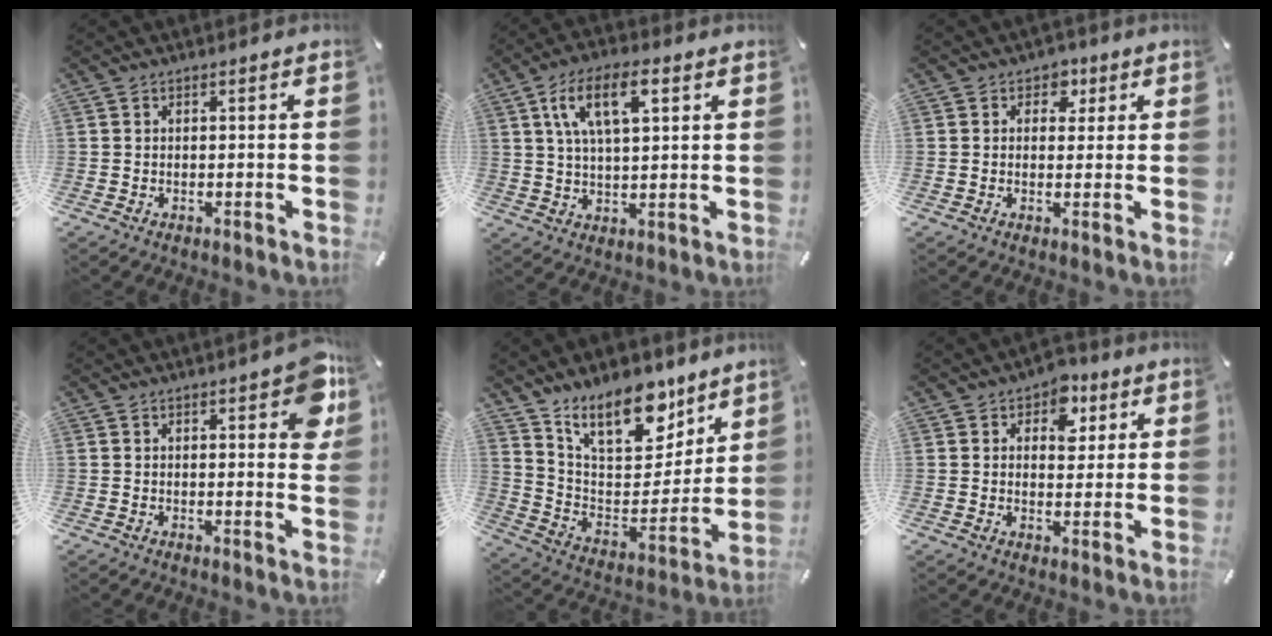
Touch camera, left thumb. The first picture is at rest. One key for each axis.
{"total": 11.1, "fx": 4.8, "fy": 5.0, "fz": 8.7, "tx": -0.162, "ty": 0.000, "tz": 0.080}
{"total": 4.0, "fx": 1.4, "fy": 3.4, "fz": 1.7, "tx": -0.001, "ty": -0.006, "tz": 0.016}
{"total": 7.2, "fx": 3.5, "fy": 2.8, "fz": 5.6, "tx": -0.065, "ty": -0.015, "tz": 0.054}
{"total": 18.9, "fx": 14.6, "fy": 8.8, "fz": 8.2, "tx": -0.128, "ty": -0.115, "tz": 0.259}
{"total": 6.8, "fx": 2.9, "fy": 5.2, "fz": 3.3, "tx": -0.024, "ty": -0.011, "tz": 0.042}